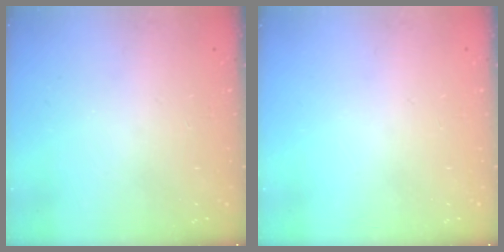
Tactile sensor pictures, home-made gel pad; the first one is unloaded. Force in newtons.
{"total": 0.0}